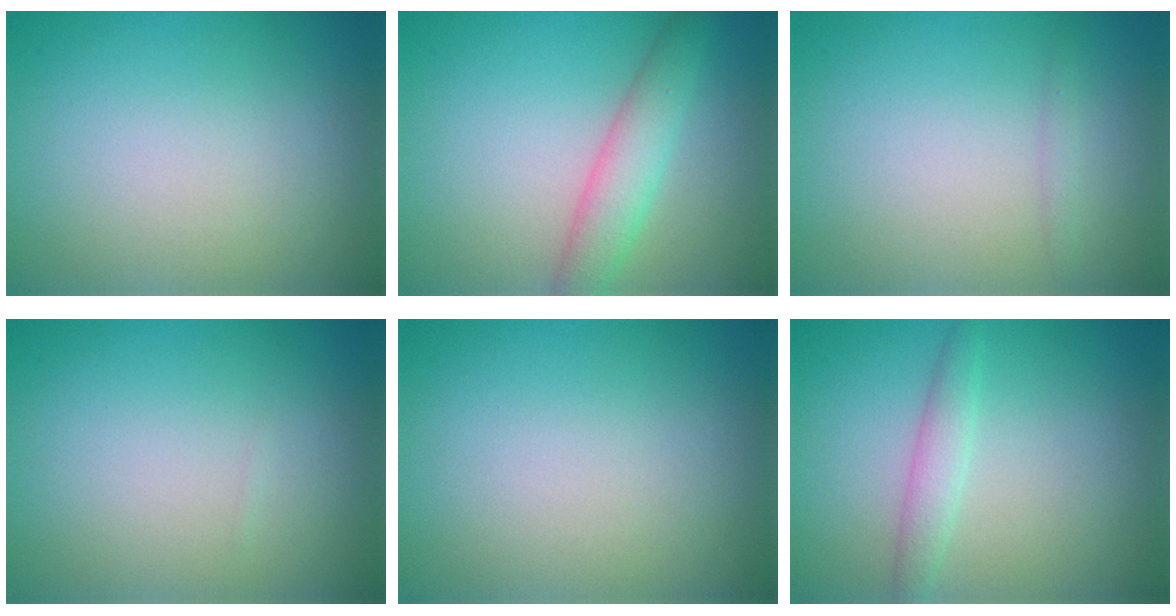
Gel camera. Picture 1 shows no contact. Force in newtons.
{"total": 3.5, "press": 3.5, "slide": 0.0}
{"total": 0.6, "press": 0.6, "slide": 0.0}
{"total": 0.0}
{"total": 0.0}
{"total": 1.9, "press": 1.9, "slide": 0.1}